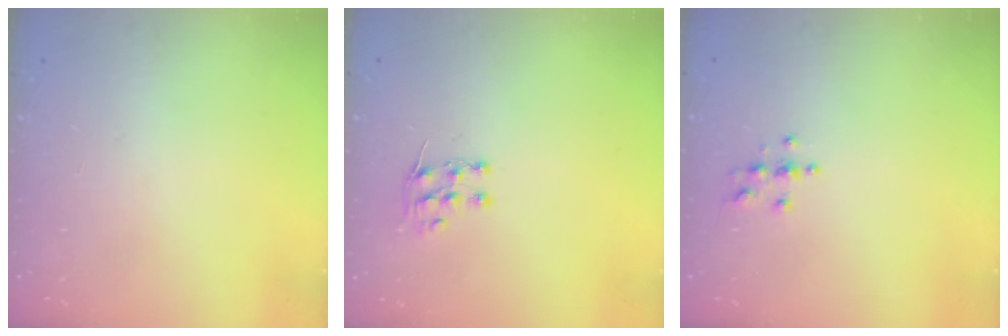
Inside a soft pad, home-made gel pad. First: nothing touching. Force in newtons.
{"total": 5.9, "press": 5.9, "slide": 0.5}
{"total": 3.8, "press": 3.8, "slide": 0.4}